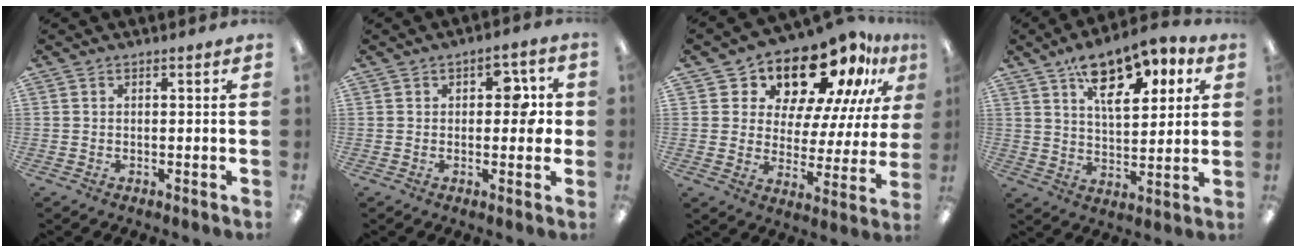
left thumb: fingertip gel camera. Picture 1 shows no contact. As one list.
[{"total": 6.7, "force": [1.4, 3.8, 5.3], "torque": [-0.061, 0.002, 0.017]}, {"total": 17.3, "force": [13.9, 7.1, 7.5], "torque": [-0.127, -0.112, 0.233]}, {"total": 14.6, "force": [8.9, 7.1, 9.1], "torque": [-0.131, -0.034, 0.153]}]